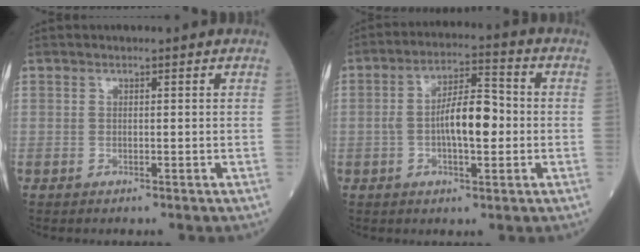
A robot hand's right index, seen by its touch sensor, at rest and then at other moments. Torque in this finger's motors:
{"motor_torque": [1.52, -0.09, 0.65, 0.18]}